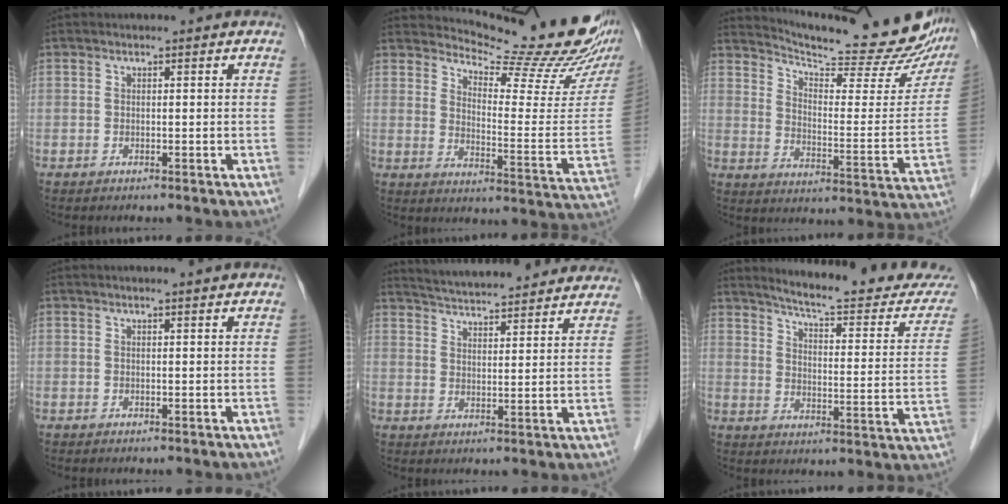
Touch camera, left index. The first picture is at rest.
{"total": 19.2, "force": [18.0, 0.7, 6.7], "torque": [-0.105, -0.109, 0.221]}
{"total": 23.6, "force": [21.8, 2.6, 8.5], "torque": [-0.124, -0.077, 0.279]}
{"total": 1.6, "force": [1.4, -0.1, 0.9], "torque": [-0.014, 0.011, 0.018]}
{"total": 20.3, "force": [18.9, 2.4, 6.9], "torque": [-0.110, 0.013, 0.250]}
{"total": 20.2, "force": [19.0, 1.1, 6.9], "torque": [-0.092, -0.086, 0.232]}